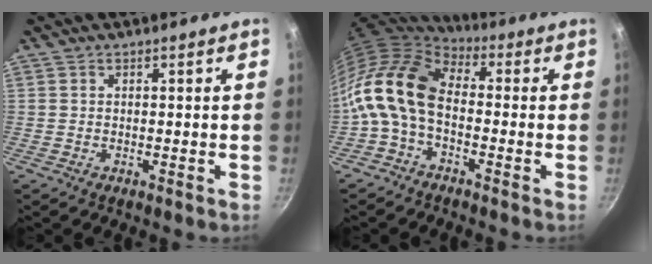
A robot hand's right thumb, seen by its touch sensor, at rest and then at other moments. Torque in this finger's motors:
{"motor_torque": [1.68, 3.32, 1.29, -1.35, 0.24]}